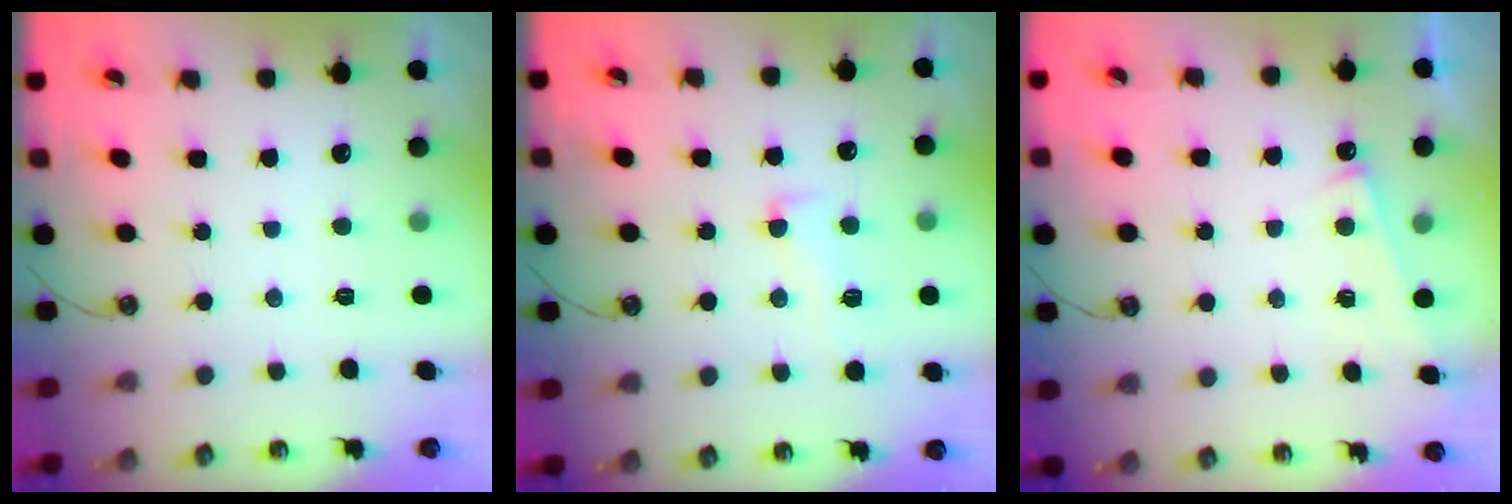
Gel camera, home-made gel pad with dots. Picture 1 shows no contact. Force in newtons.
{"total": 1.5, "press": 0.6, "slide": 1.4}
{"total": 6.8, "press": 6.8, "slide": 0.4}